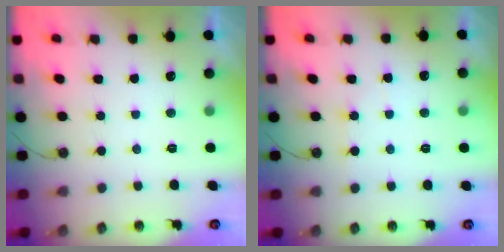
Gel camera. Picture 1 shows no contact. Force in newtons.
{"total": 3.2, "press": 3.1, "slide": 0.4}